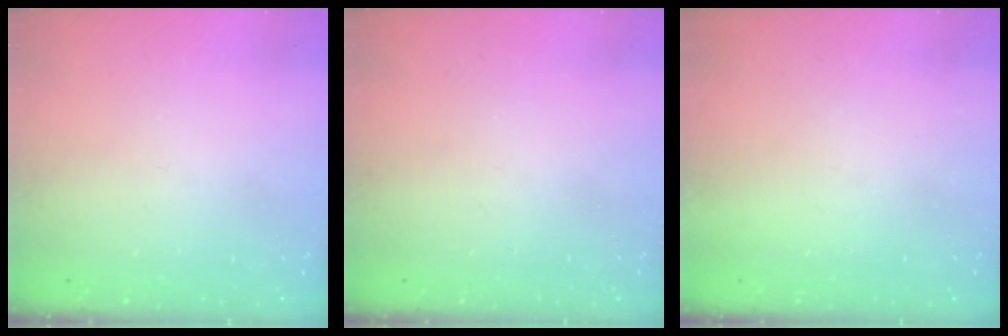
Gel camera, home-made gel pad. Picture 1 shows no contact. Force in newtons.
{"total": 0.0}
{"total": 1.5, "press": 1.5, "slide": 0.1}